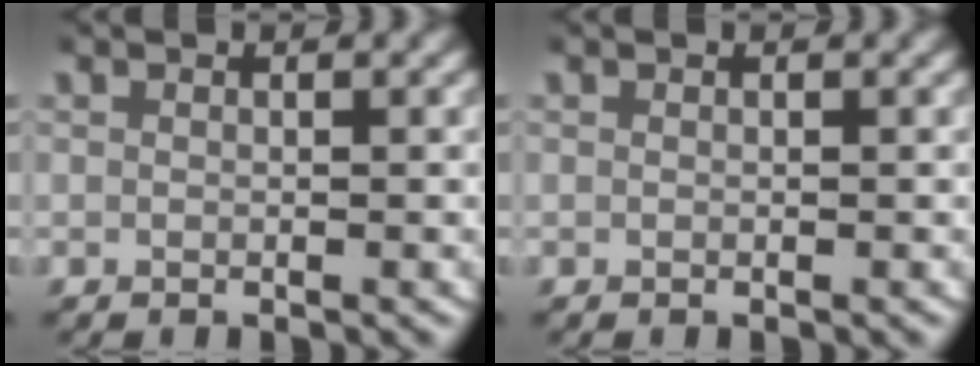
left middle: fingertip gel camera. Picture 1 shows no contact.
{"total": 0.0}